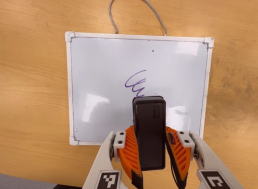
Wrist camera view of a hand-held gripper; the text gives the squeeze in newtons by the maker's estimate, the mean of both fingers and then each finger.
{"total": 6.9, "left": 6.5, "right": 7.2}